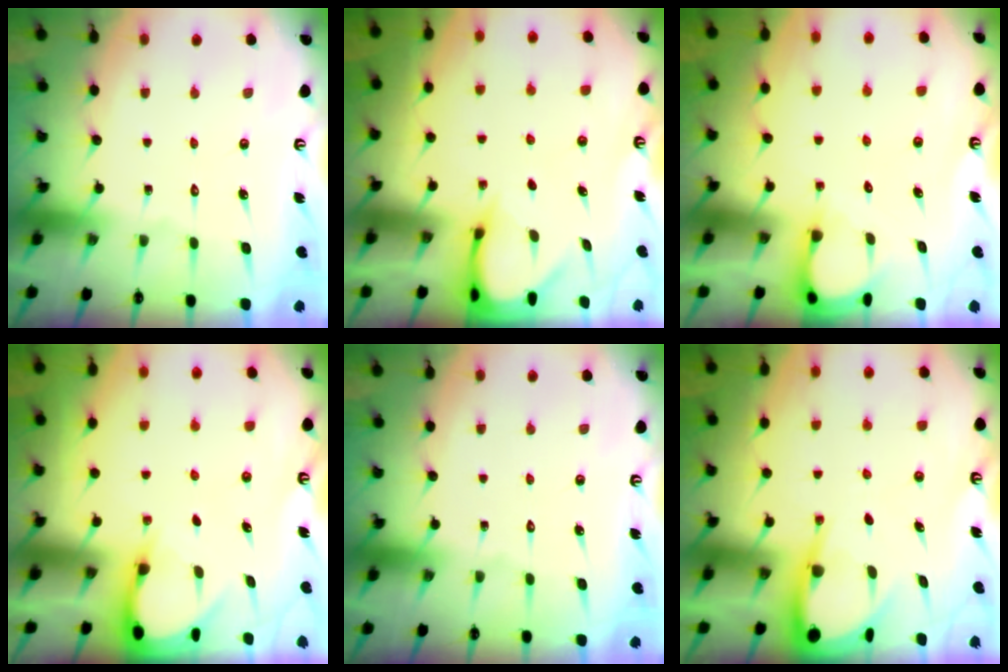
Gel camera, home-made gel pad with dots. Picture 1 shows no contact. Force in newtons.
{"total": 3.8, "press": 3.8, "slide": 0.2}
{"total": 3.2, "press": 3.2, "slide": 0.3}
{"total": 2.9, "press": 2.9, "slide": 0.3}
{"total": 0.0}
{"total": 6.2, "press": 6.1, "slide": 0.8}